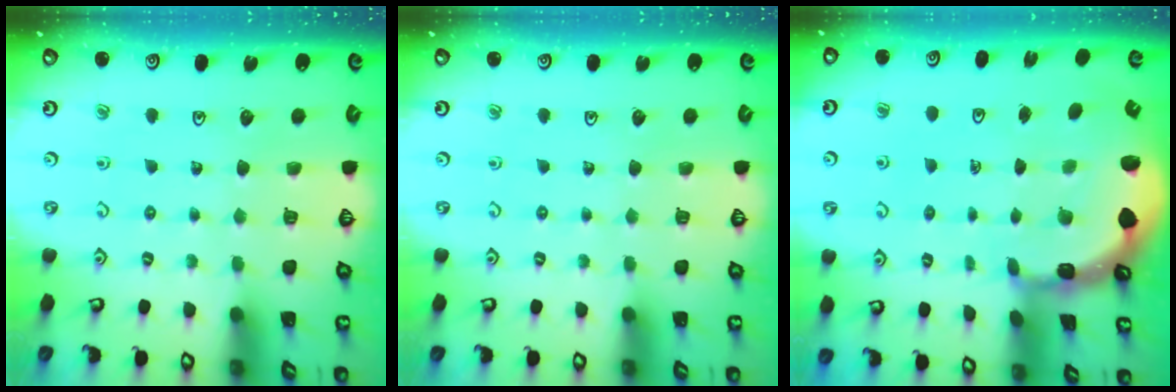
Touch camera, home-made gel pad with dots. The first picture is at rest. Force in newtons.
{"total": 0.0}
{"total": 2.2, "press": 2.0, "slide": 0.9}